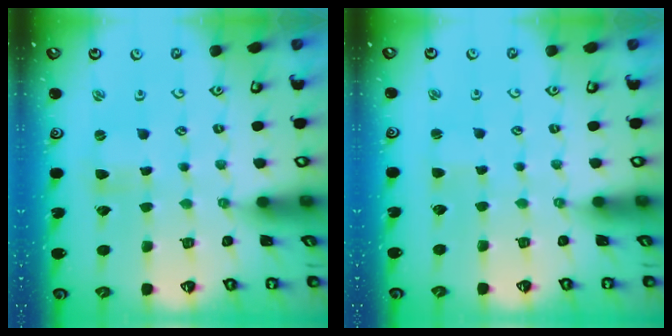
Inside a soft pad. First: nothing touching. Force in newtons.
{"total": 1.6, "press": 1.6, "slide": 0.3}